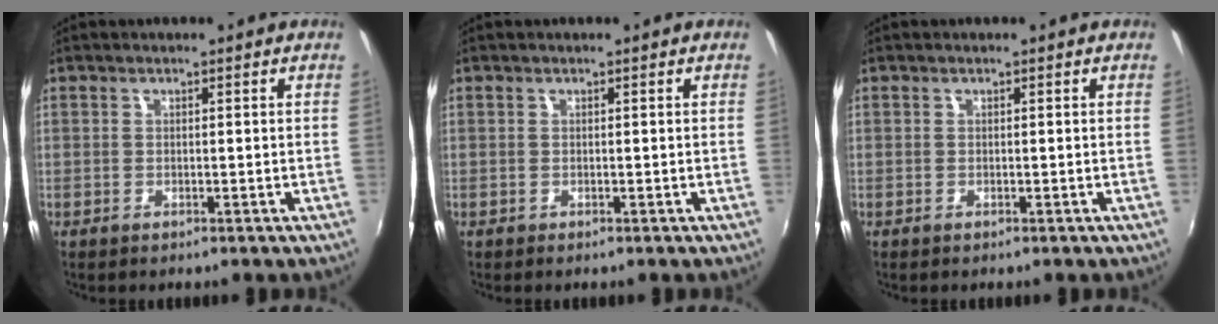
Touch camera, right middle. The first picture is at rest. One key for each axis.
{"total": 0.0}
{"total": 0.0}